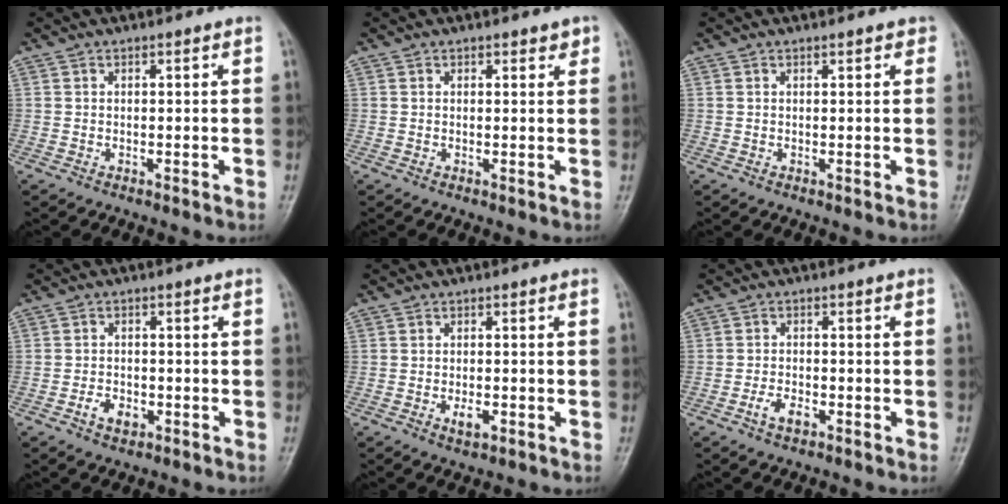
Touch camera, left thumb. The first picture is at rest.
{"total": 1.4, "force": [1.0, 0.7, 0.7], "torque": [0.003, -0.004, 0.008]}
{"total": 1.2, "force": [0.8, 0.5, 0.7], "torque": [-0.006, -0.001, 0.006]}
{"total": 3.4, "force": [-1.5, 2.3, 2.1], "torque": [-0.028, 0.007, -0.025]}
{"total": 2.5, "force": [-0.9, 1.3, 1.9], "torque": [-0.032, 0.000, -0.014]}
{"total": 3.2, "force": [-1.7, 1.7, 2.1], "torque": [-0.040, 0.011, -0.030]}